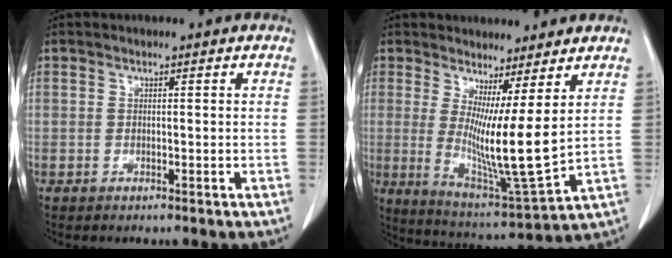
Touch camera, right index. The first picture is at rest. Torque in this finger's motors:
{"motor_torque": [1.22, 0.91, 0.31, 0.10]}